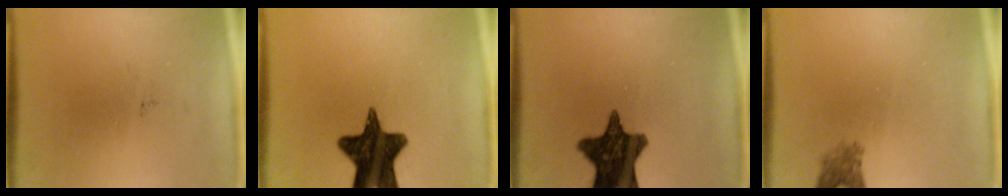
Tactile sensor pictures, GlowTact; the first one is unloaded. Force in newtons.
{"total": 14.7}
{"total": 13.1}
{"total": 2.5}